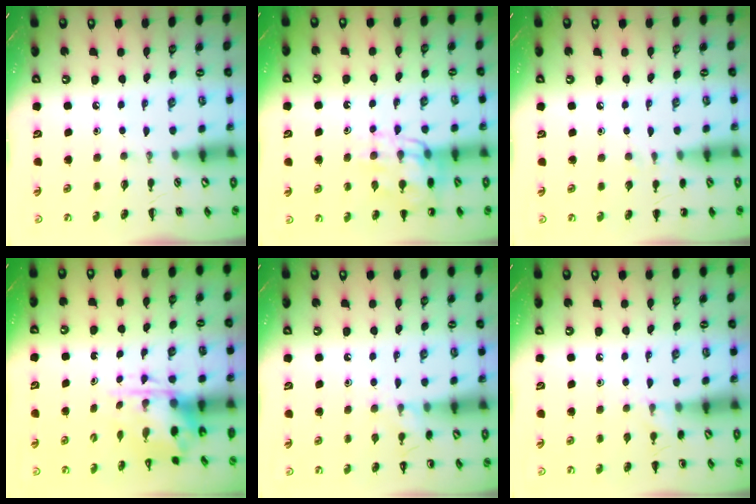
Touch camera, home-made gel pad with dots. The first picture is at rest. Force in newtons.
{"total": 12.3, "press": 12.1, "slide": 2.2}
{"total": 4.3, "press": 4.1, "slide": 1.3}
{"total": 3.9, "press": 3.8, "slide": 0.9}
{"total": 6.5, "press": 6.2, "slide": 2.0}
{"total": 4.8, "press": 4.5, "slide": 1.7}